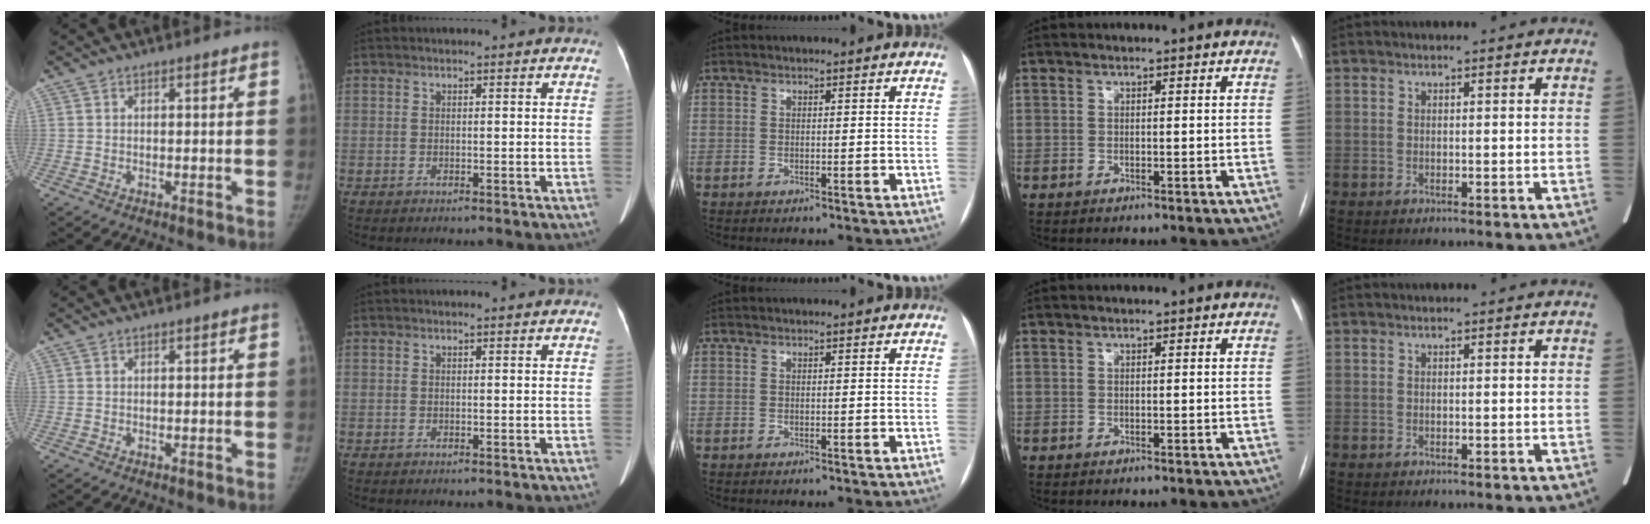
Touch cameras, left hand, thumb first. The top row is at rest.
{}